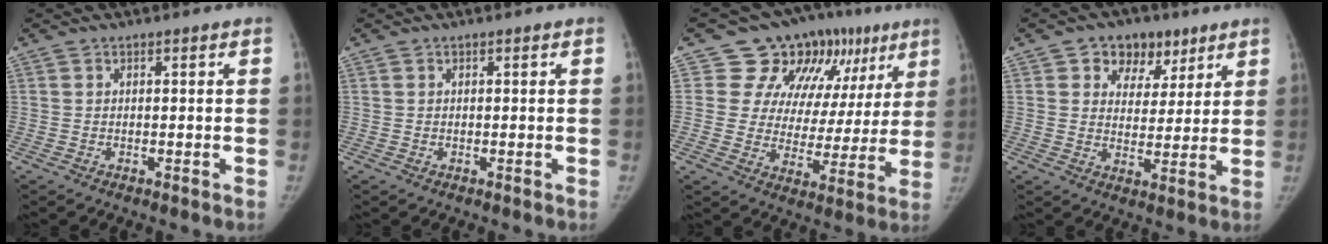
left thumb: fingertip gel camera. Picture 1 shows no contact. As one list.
[{"total": 0.0}, {"total": 18.9, "force": [9.7, 13.1, 9.6], "torque": [-0.065, -0.007, 0.139]}, {"total": 8.8, "force": [4.9, 6.5, 3.3], "torque": [-0.010, -0.017, 0.074]}]